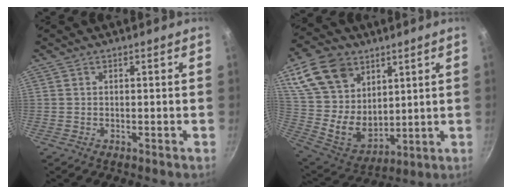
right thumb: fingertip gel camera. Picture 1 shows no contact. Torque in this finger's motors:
{"motor_torque": [-0.21, 1.64, 0.39, -0.18, 0.13]}